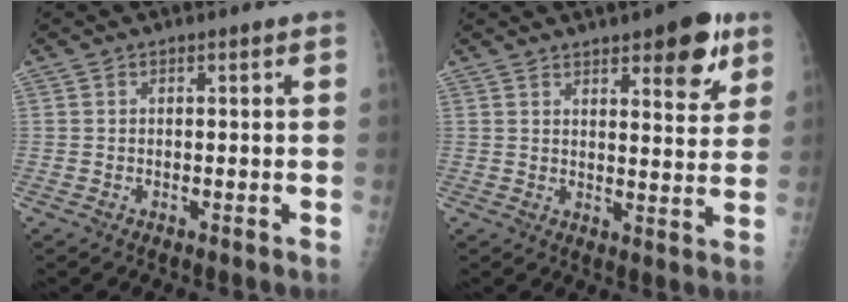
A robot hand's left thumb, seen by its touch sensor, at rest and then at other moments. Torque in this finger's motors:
{"motor_torque": [0.10, 0.09, 0.00, 0.08, 0.10]}